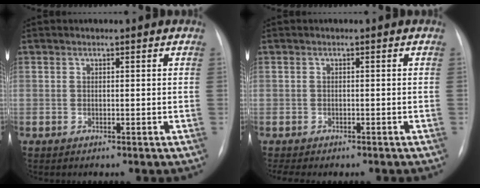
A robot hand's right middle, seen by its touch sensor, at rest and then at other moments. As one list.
[{"total": 3.2, "force": [-2.7, 1.1, 1.4], "torque": [-0.020, -0.004, -0.029]}]